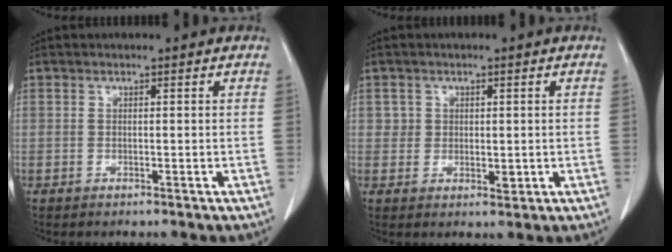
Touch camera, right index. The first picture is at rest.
{"total": 2.8, "force": [0.4, 2.6, 1.1], "torque": [-0.006, -0.003, 0.008]}